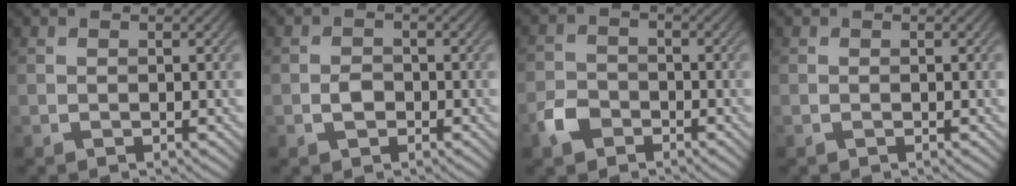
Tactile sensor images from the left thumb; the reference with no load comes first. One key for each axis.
{"total": 1.9, "fx": -0.8, "fy": 1.4, "fz": 1.1, "tx": -0.025, "ty": -0.001, "tz": -0.017}
{"total": 4.0, "fx": -2.4, "fy": 2.8, "fz": 1.5, "tx": -0.039, "ty": -0.003, "tz": -0.056}
{"total": 0.0}